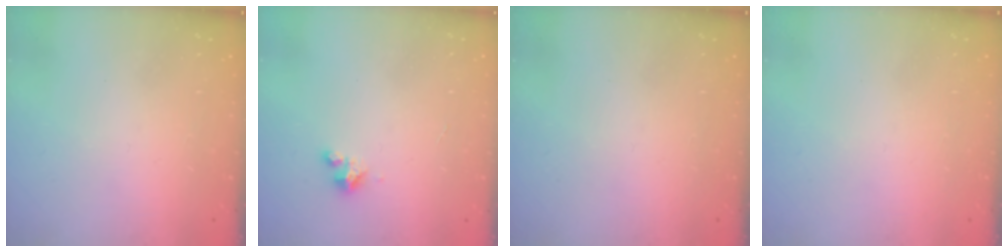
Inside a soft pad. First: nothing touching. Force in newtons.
{"total": 2.0, "press": 2.0, "slide": 0.3}
{"total": 0.0}
{"total": 0.0}